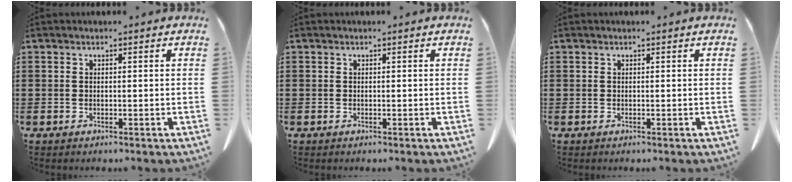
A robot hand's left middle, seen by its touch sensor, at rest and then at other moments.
{"total": 0.0}
{"total": 0.0}